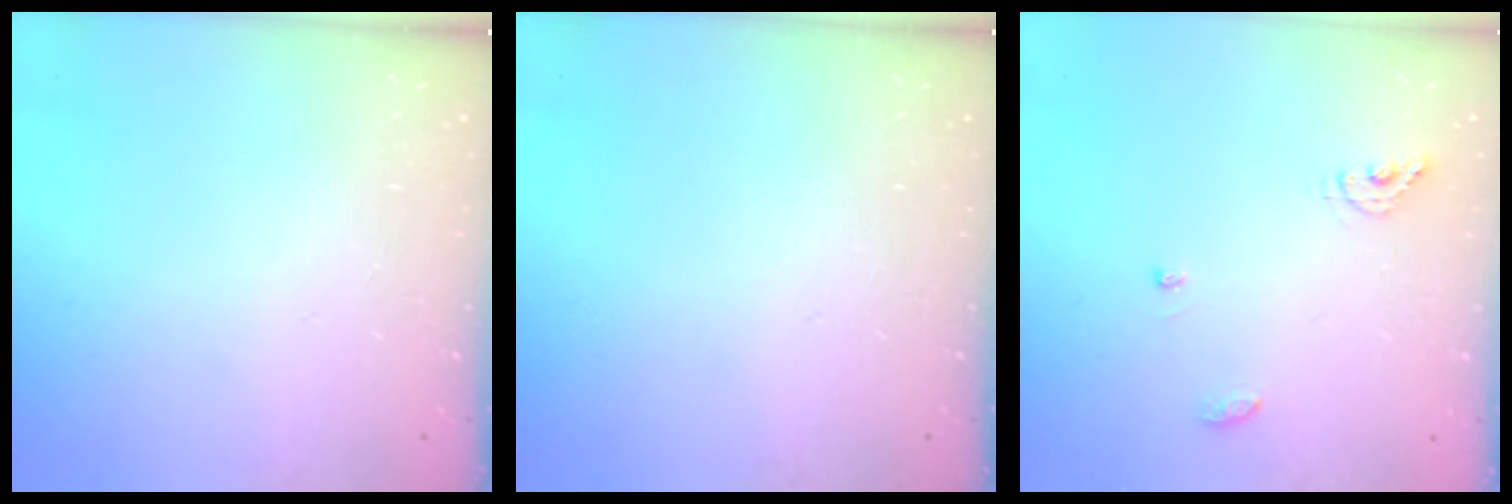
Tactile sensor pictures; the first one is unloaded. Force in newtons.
{"total": 0.0}
{"total": 6.8, "press": 6.8, "slide": 0.5}